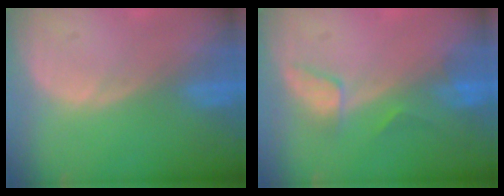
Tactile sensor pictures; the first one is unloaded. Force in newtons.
{"total": 3.2, "press": 3.1, "slide": 0.3}